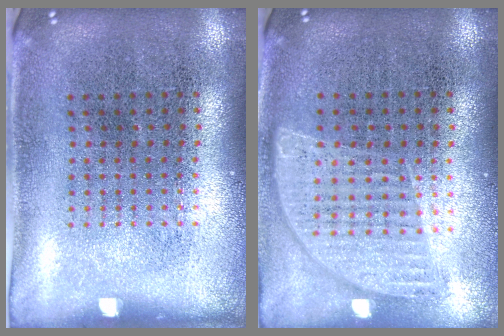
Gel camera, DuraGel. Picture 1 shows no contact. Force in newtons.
{"total": 0.9, "press": 0.9, "slide": 0.2}